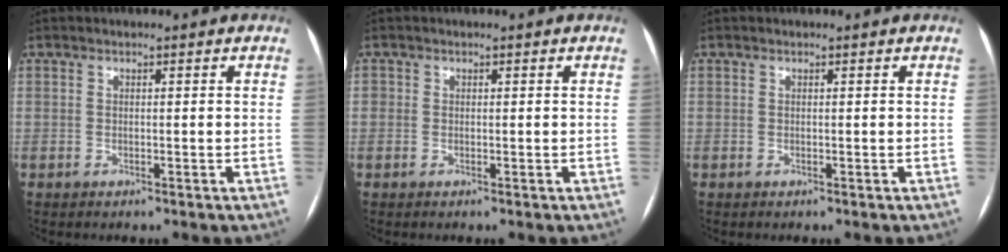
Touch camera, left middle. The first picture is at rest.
{"total": 0.7, "force": [0.0, 0.7, 0.1], "torque": [0.004, 0.003, -0.002]}
{"total": 0.0}